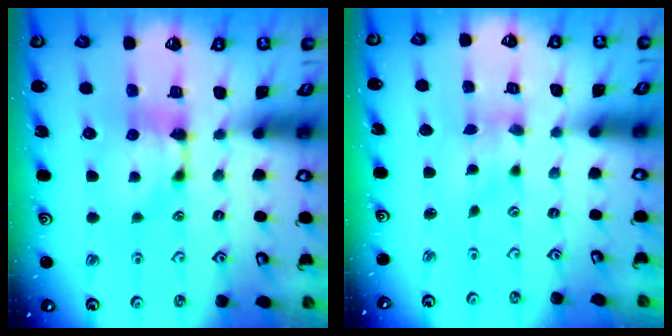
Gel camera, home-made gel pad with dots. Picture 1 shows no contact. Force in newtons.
{"total": 2.6, "press": 2.4, "slide": 0.9}